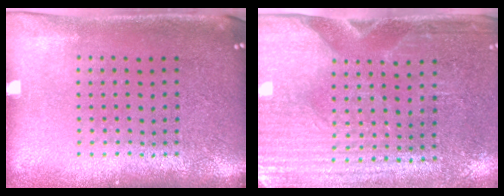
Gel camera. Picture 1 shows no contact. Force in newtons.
{"total": 3.0, "press": 2.7, "slide": 1.4}